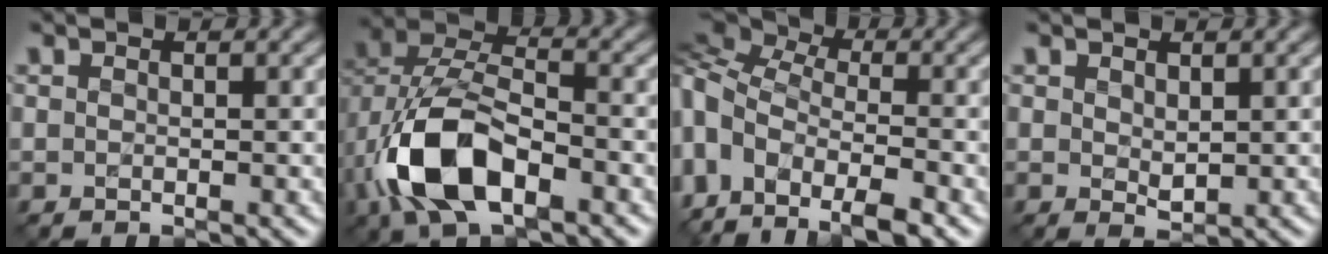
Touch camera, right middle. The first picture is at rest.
{"total": 10.4, "force": [-4.1, 5.7, 7.6], "torque": [-0.167, 0.002, -0.085]}
{"total": 10.8, "force": [-3.8, 6.6, 7.6], "torque": [-0.169, -0.010, -0.073]}
{"total": 1.3, "force": [0.3, 0.7, 1.0], "torque": [-0.019, -0.006, 0.012]}